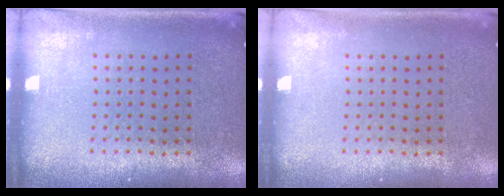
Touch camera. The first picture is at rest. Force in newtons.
{"total": 0.0}